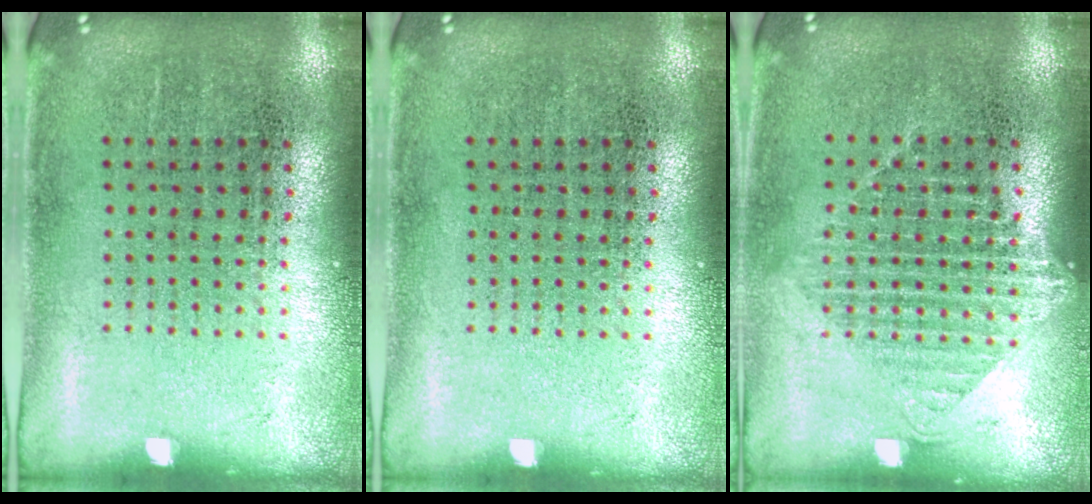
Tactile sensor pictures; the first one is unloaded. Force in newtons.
{"total": 0.0}
{"total": 1.1, "press": 1.0, "slide": 0.5}